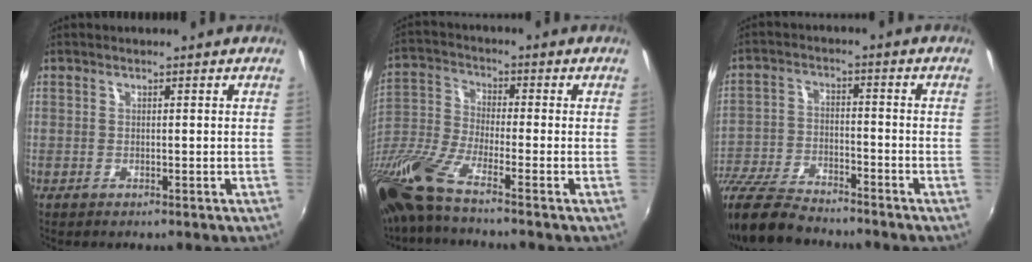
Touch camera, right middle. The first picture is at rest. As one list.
[{"total": 14.5, "force": [-10.9, 1.2, 9.5], "torque": [-0.209, -0.033, -0.222]}, {"total": 15.7, "force": [-13.1, 4.7, 7.1], "torque": [-0.177, -0.028, -0.244]}]